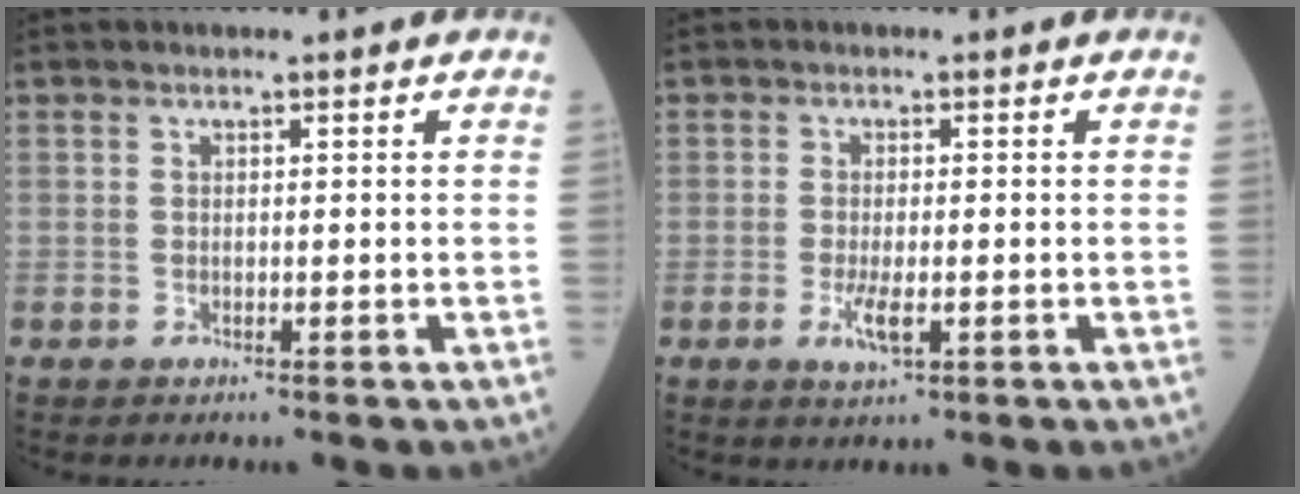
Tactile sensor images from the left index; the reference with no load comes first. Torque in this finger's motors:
{"motor_torque": [0.43, 0.24, 0.20, 0.06]}